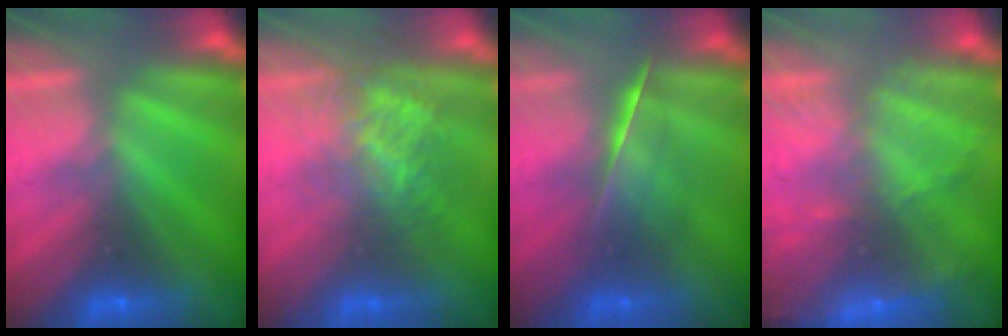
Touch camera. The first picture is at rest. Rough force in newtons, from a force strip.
{"total": 3.9}
{"total": 2.1}
{"total": 8.5}